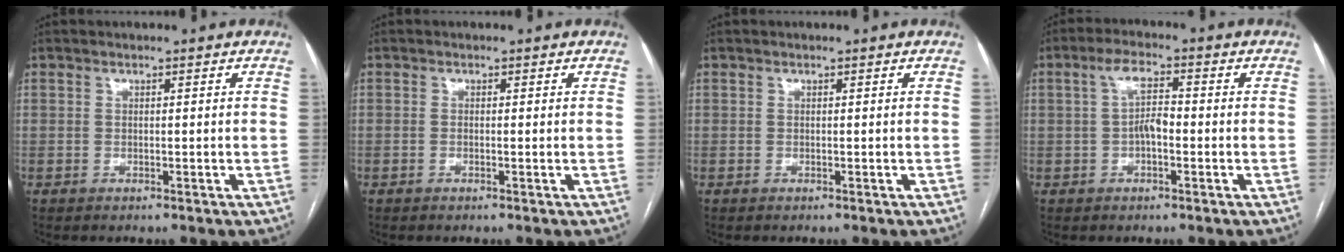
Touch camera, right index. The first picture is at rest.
{"total": 0.5, "force": [-0.1, 0.0, 0.5], "torque": [-0.009, -0.001, -0.001]}
{"total": 0.0}
{"total": 4.5, "force": [-0.1, 1.7, 4.2], "torque": [-0.083, 0.013, -0.003]}